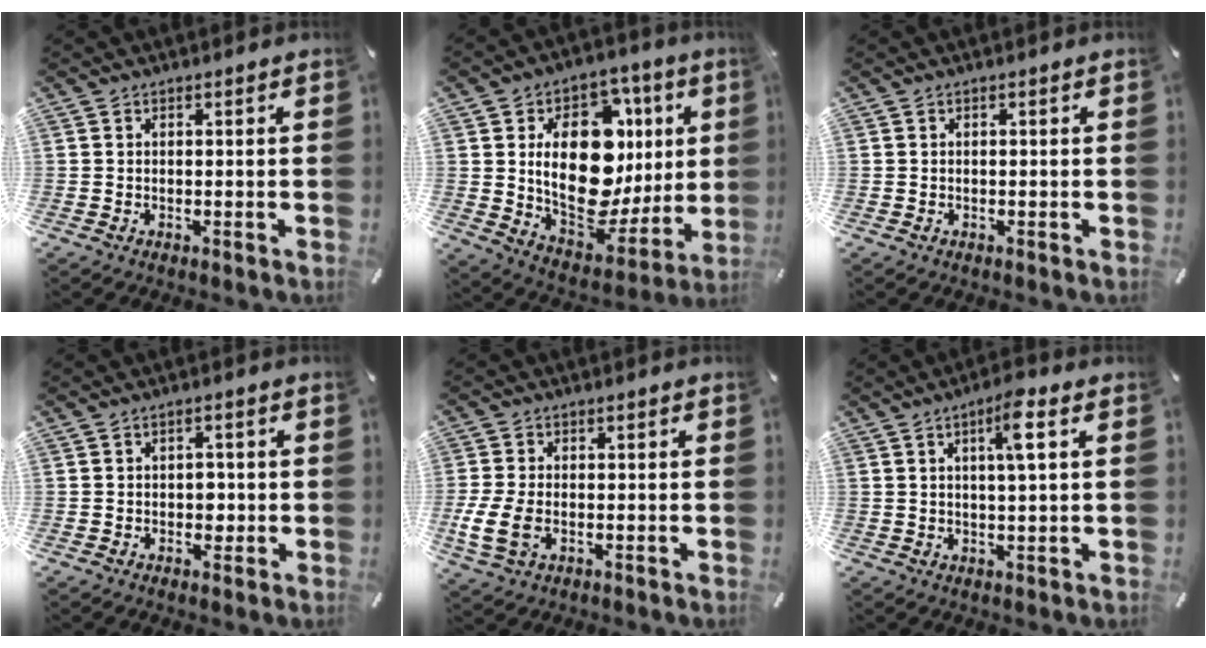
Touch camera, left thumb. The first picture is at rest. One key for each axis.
{"total": 24.6, "fx": 4.9, "fy": 15.5, "fz": 18.5, "tx": -0.307, "ty": -0.042, "tz": 0.087}
{"total": 0.0}
{"total": 2.9, "fx": -0.4, "fy": 2.1, "fz": 1.8, "tx": -0.028, "ty": 0.000, "tz": -0.011}
{"total": 7.9, "fx": -2.0, "fy": 5.2, "fz": 5.5, "tx": -0.127, "ty": 0.002, "tz": -0.035}
{"total": 6.7, "fx": 2.2, "fy": 1.1, "fz": 6.2, "tx": -0.108, "ty": -0.003, "tz": 0.031}